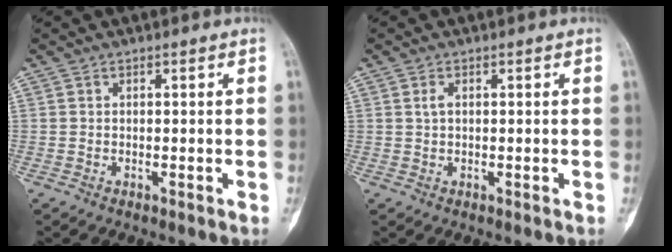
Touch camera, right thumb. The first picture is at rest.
{"total": 1.2, "force": [0.3, 0.7, 1.0], "torque": [-0.022, 0.002, 0.007]}